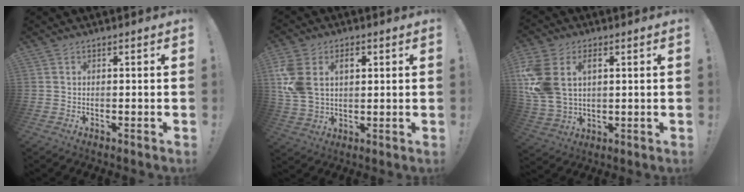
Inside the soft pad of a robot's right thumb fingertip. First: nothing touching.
{"total": 11.0, "force": [3.9, 7.6, 6.9], "torque": [-0.137, -0.006, 0.073]}
{"total": 13.3, "force": [4.1, 9.3, 8.6], "torque": [-0.190, -0.014, 0.078]}